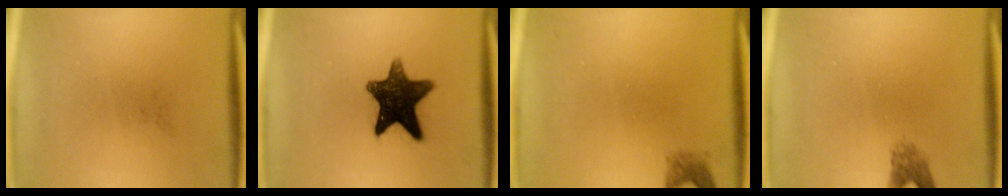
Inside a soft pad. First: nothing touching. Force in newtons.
{"total": 12.8}
{"total": 1.5}
{"total": 2.1}